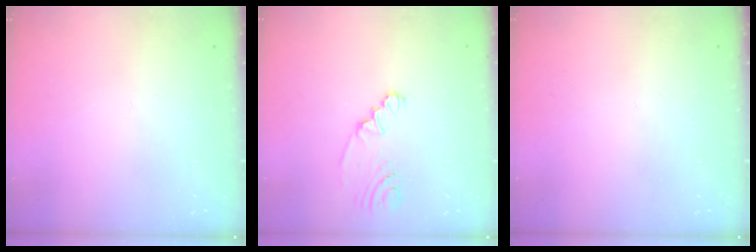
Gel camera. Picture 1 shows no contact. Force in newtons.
{"total": 2.6, "press": 2.1, "slide": 1.5}
{"total": 0.0}